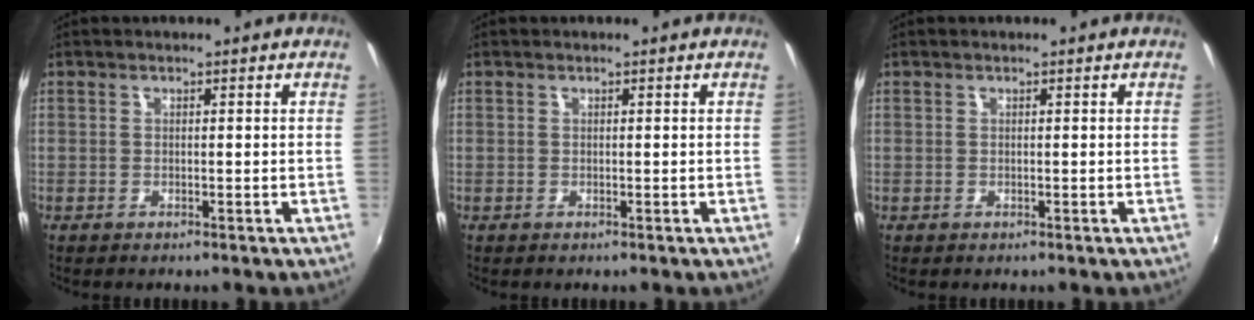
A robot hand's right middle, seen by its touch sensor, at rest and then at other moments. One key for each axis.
{"total": 0.0}
{"total": 0.0}